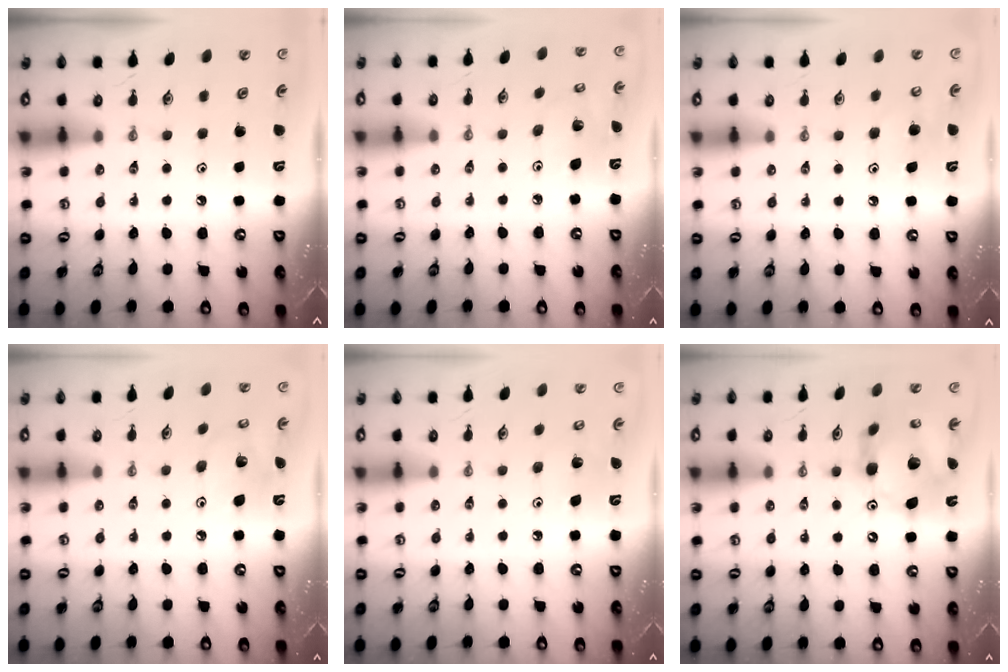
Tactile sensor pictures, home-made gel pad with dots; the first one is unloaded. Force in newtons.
{"total": 5.6, "press": 5.1, "slide": 2.3}
{"total": 7.4, "press": 7.4, "slide": 0.8}
{"total": 7.7, "press": 7.5, "slide": 1.7}
{"total": 5.2, "press": 5.2, "slide": 0.3}
{"total": 15.6, "press": 15.5, "slide": 1.8}